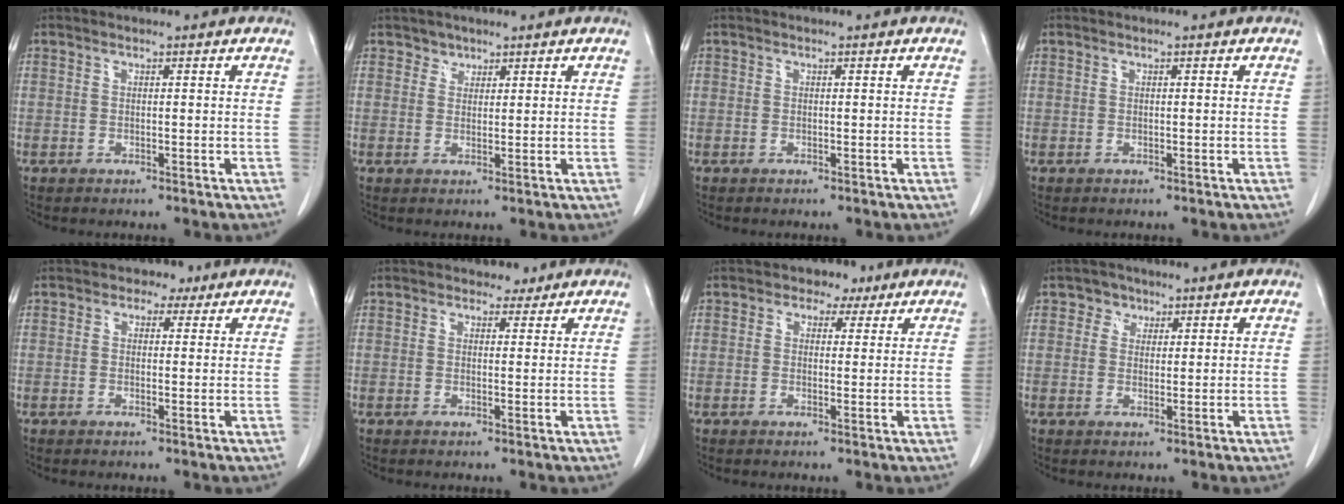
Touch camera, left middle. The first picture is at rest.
{"total": 1.5, "force": [1.2, 1.0, -0.2], "torque": [0.013, -0.001, 0.014]}
{"total": 0.0}
{"total": 0.0}
{"total": 2.4, "force": [1.3, 1.9, 0.8], "torque": [-0.007, 0.011, 0.012]}
{"total": 1.9, "force": [1.4, 1.3, 0.0], "torque": [0.004, 0.003, 0.017]}
{"total": 3.4, "force": [1.9, 2.6, 1.1], "torque": [-0.011, 0.013, 0.023]}
{"total": 2.4, "force": [1.3, 2.0, 0.2], "torque": [0.005, 0.001, 0.014]}